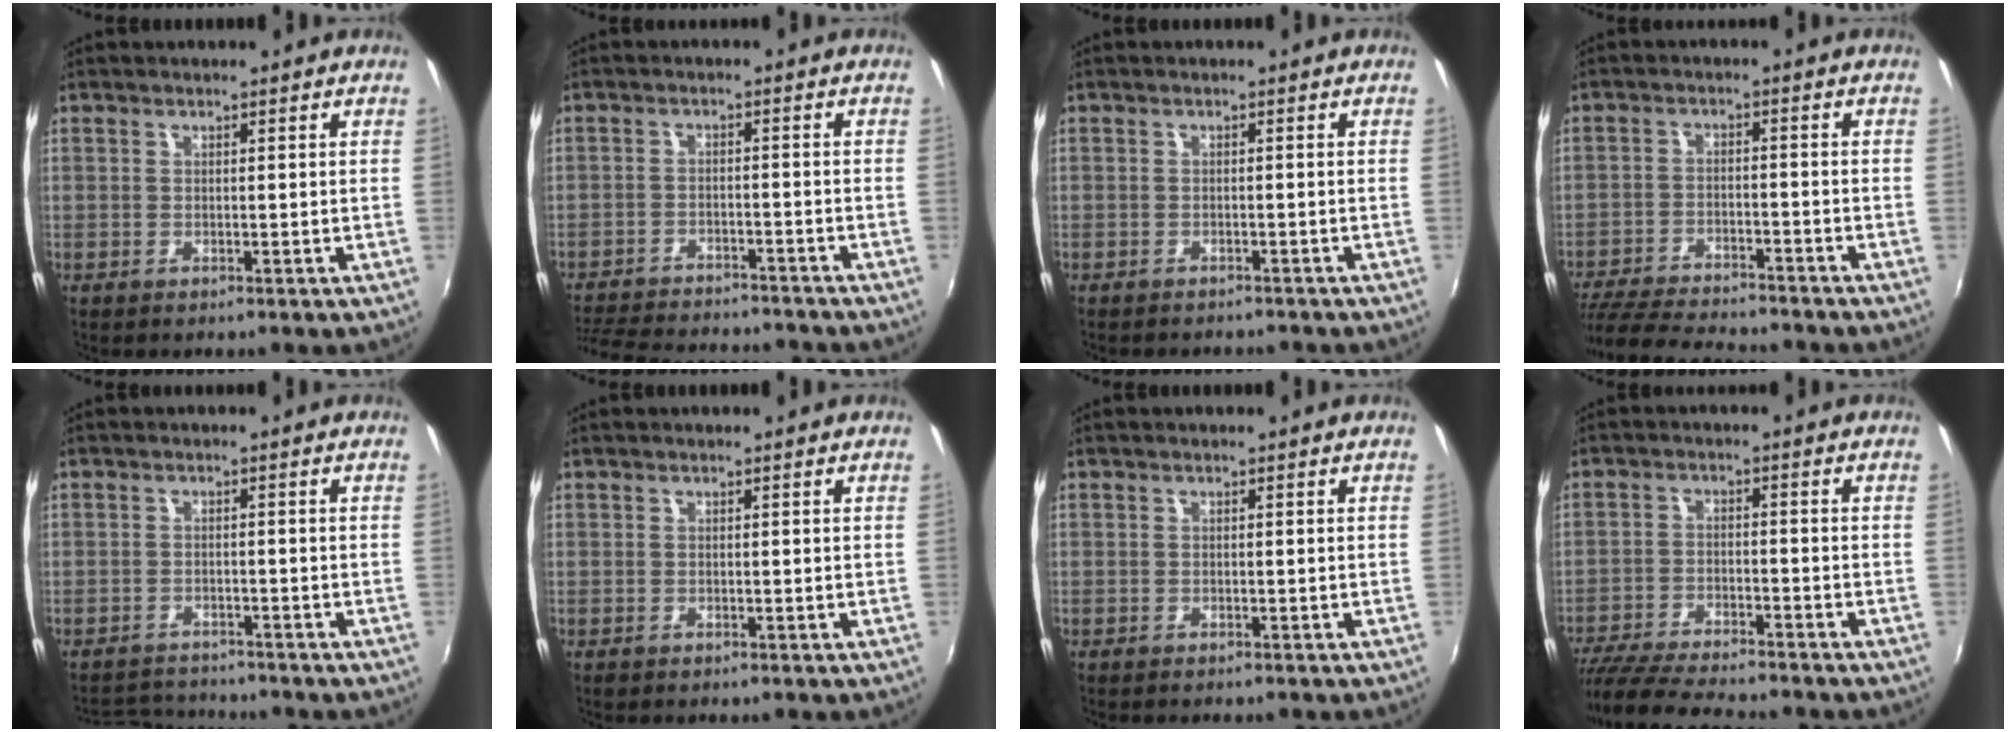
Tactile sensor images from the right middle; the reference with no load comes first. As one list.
[{"total": 16.4, "force": [-14.5, 4.1, 6.4], "torque": [-0.141, -0.010, -0.210]}, {"total": 3.6, "force": [-3.3, 1.0, 1.1], "torque": [-0.028, -0.011, -0.046]}, {"total": 15.8, "force": [-13.9, 3.0, 6.9], "torque": [-0.152, -0.025, -0.221]}, {"total": 5.7, "force": [-5.5, 1.2, 0.6], "torque": [-0.029, 0.005, -0.092]}, {"total": 0.0}, {"total": 0.6, "force": [-0.5, 0.2, 0.2], "torque": [-0.005, -0.002, -0.008]}, {"total": 14.8, "force": [-13.1, 2.1, 6.6], "torque": [-0.147, -0.029, -0.219]}]